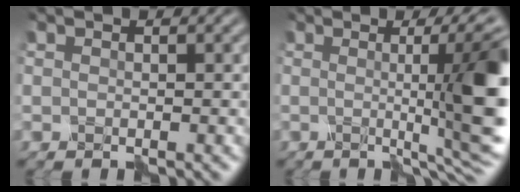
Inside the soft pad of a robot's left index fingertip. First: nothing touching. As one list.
[{"total": 11.4, "force": [0.2, 2.5, 11.1], "torque": [-0.111, 0.003, 0.006]}]